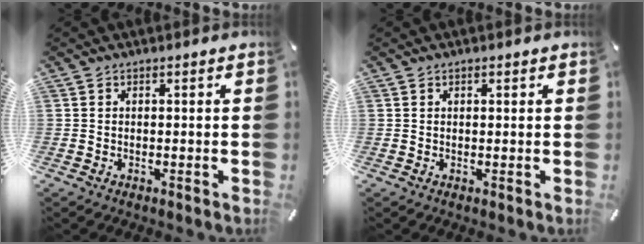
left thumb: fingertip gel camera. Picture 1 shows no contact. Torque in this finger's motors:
{"motor_torque": [-0.01, -0.32, -0.03, 0.20, -0.02]}